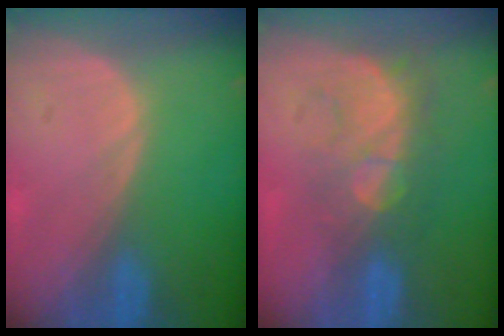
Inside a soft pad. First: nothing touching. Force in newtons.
{"total": 8.8, "press": 7.6, "slide": 4.5}